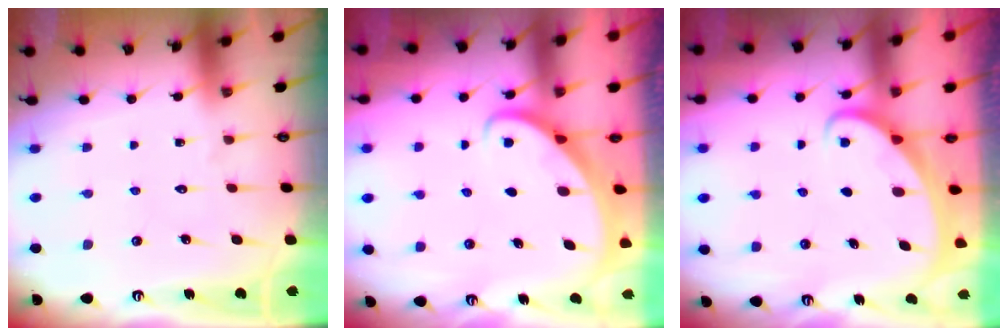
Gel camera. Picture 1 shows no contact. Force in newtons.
{"total": 2.5, "press": 2.5, "slide": 0.3}
{"total": 1.9, "press": 1.9, "slide": 0.2}